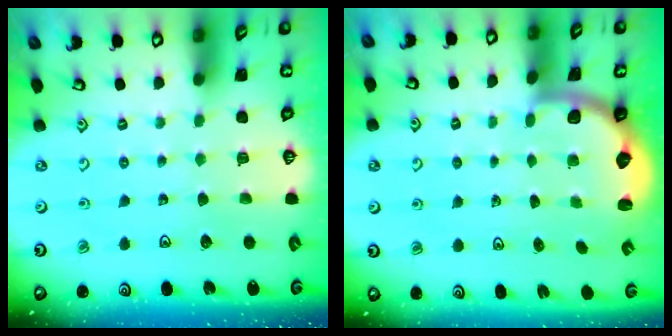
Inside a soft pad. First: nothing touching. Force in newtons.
{"total": 2.2, "press": 2.1, "slide": 0.8}